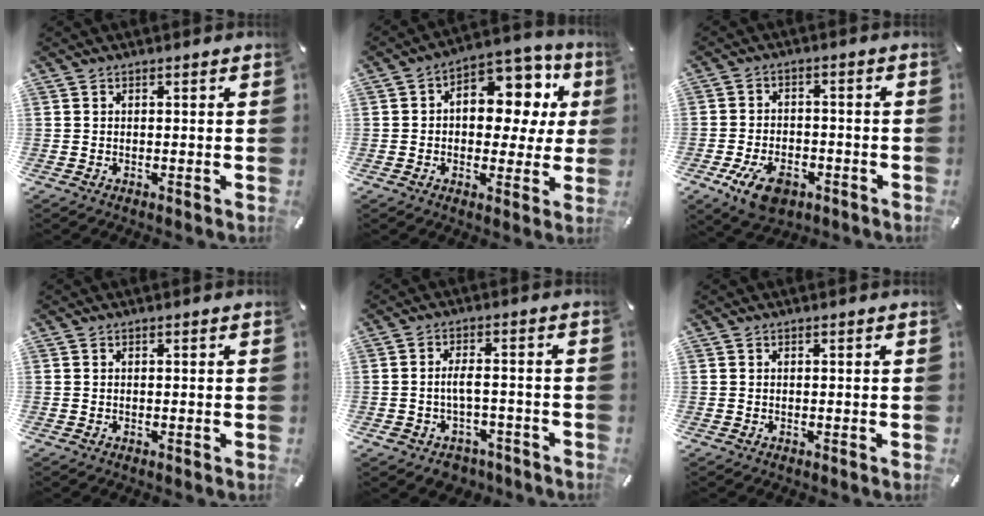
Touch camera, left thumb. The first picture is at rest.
{"total": 11.6, "force": [3.3, 7.9, 7.8], "torque": [-0.097, -0.032, 0.056]}
{"total": 8.8, "force": [-4.4, 5.3, 5.5], "torque": [-0.104, 0.012, -0.078]}
{"total": 0.0}
{"total": 4.9, "force": [-1.8, 3.3, 3.2], "torque": [-0.063, 0.011, -0.034]}
{"total": 0.0}